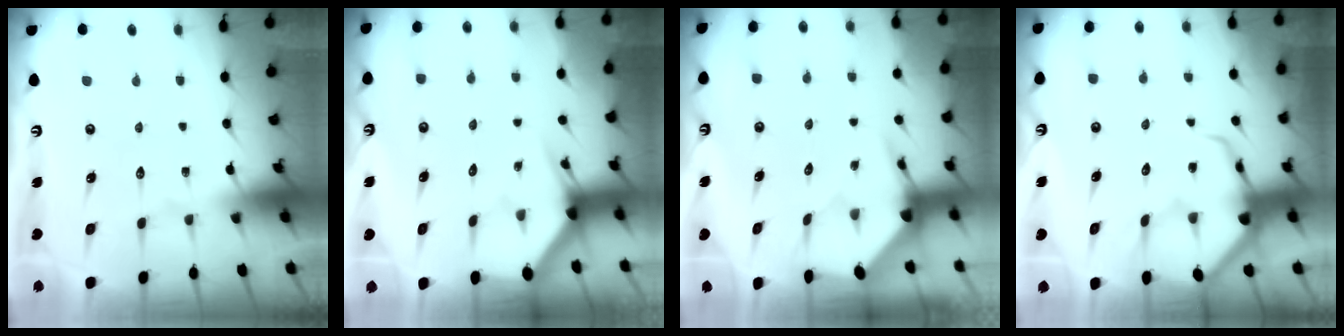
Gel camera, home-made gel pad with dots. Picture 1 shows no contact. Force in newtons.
{"total": 2.9, "press": 2.9, "slide": 0.1}
{"total": 3.5, "press": 3.4, "slide": 0.4}
{"total": 7.7, "press": 7.7, "slide": 0.8}